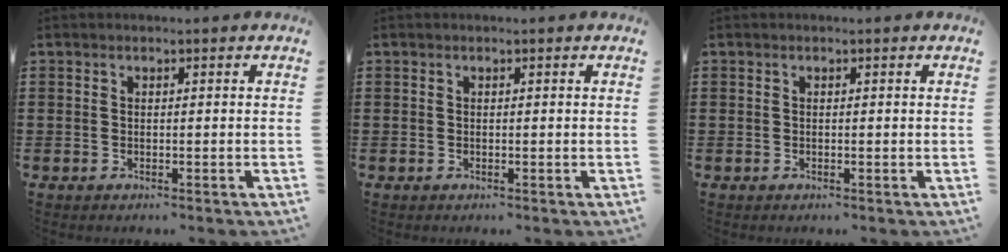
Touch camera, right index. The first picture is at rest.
{"total": 0.0}
{"total": 0.0}